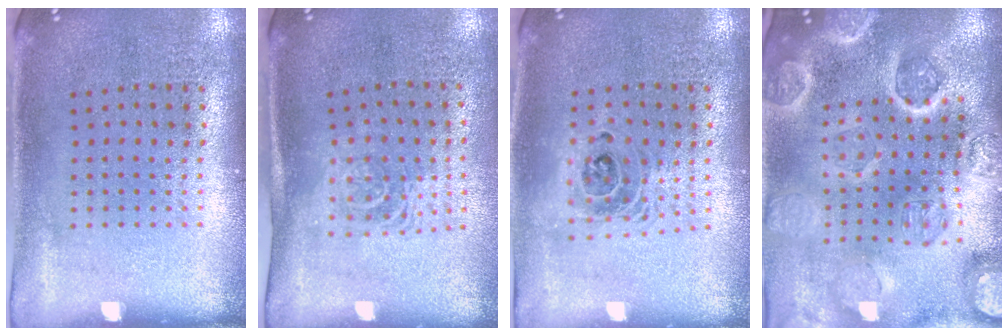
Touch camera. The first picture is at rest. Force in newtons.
{"total": 1.7, "press": 1.3, "slide": 1.1}
{"total": 1.6, "press": 1.3, "slide": 0.9}
{"total": 5.1, "press": 4.5, "slide": 2.5}